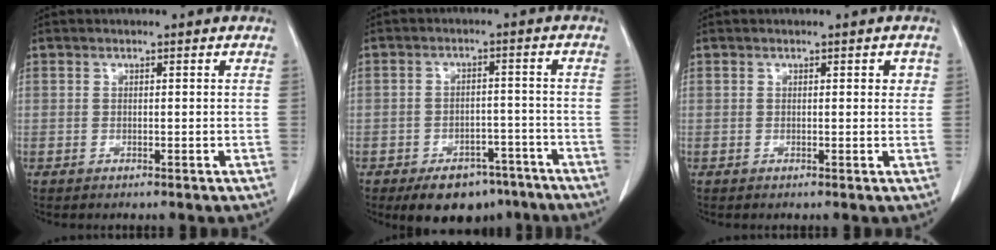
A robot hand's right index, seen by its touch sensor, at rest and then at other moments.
{"total": 9.6, "force": [-7.0, 5.4, 3.9], "torque": [-0.038, 0.016, -0.098]}
{"total": 1.5, "force": [0.5, 0.7, 1.2], "torque": [-0.010, 0.002, 0.004]}